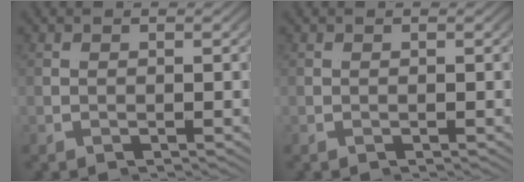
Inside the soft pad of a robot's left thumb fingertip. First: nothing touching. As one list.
[{"total": 0.0}]